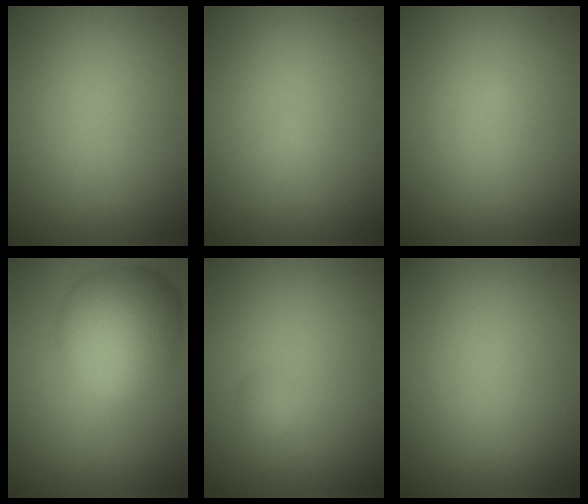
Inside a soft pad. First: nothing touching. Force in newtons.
{"total": 0.0}
{"total": 0.0}
{"total": 7.9, "press": 7.9, "slide": 0.1}
{"total": 0.7, "press": 0.7, "slide": 0.0}
{"total": 0.0}